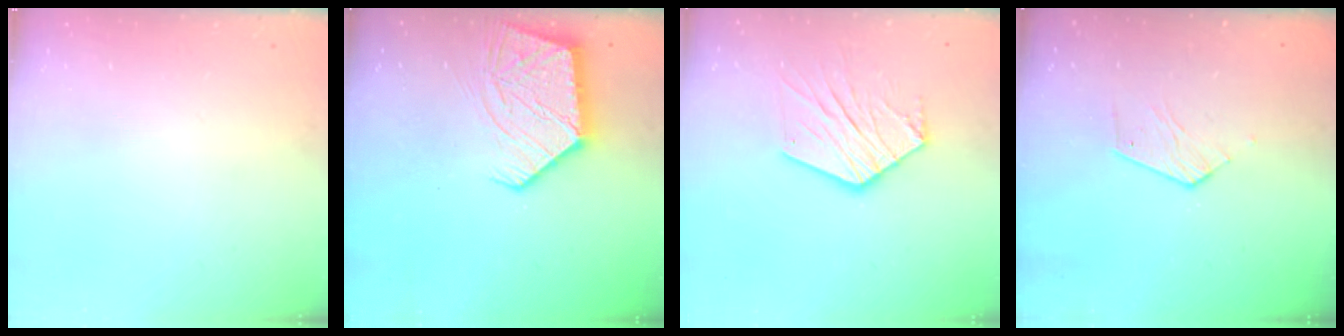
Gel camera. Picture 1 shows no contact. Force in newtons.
{"total": 13.8, "press": 13.7, "slide": 1.0}
{"total": 12.9, "press": 12.9, "slide": 0.7}
{"total": 3.9, "press": 3.9, "slide": 0.4}